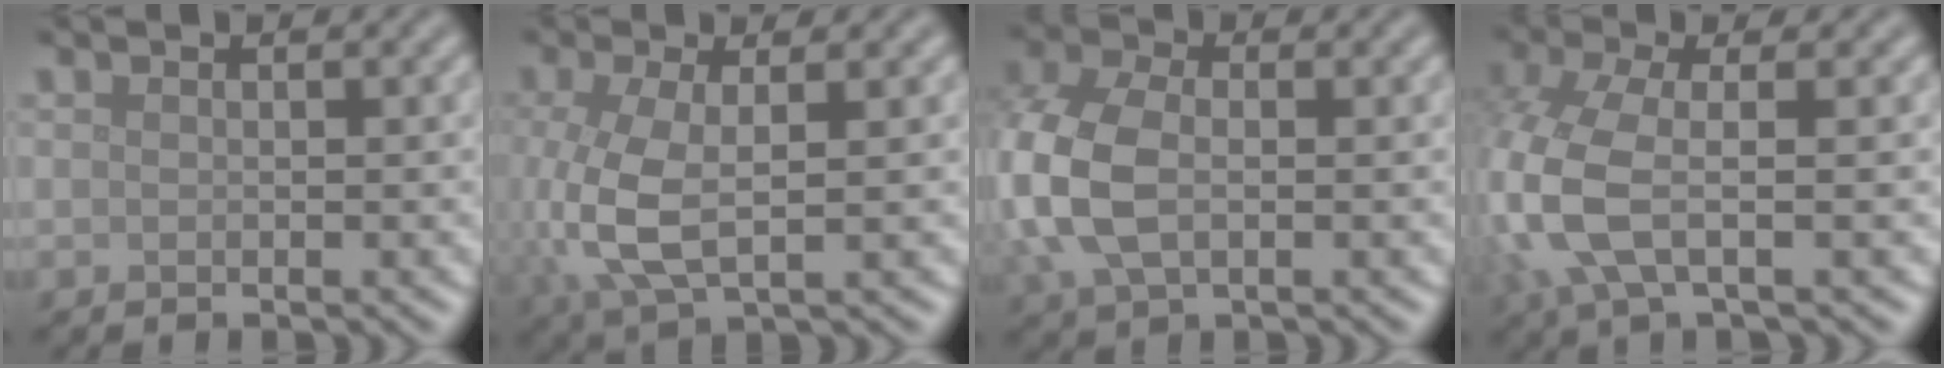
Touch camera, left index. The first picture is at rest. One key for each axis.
{"total": 5.6, "fx": -0.1, "fy": 2.4, "fz": 5.1, "tx": -0.129, "ty": -0.006, "tz": -0.001}
{"total": 7.5, "fx": -0.2, "fy": 4.9, "fz": 5.7, "tx": -0.162, "ty": 0.002, "tz": -0.010}
{"total": 5.7, "fx": -1.2, "fy": 2.2, "fz": 5.2, "tx": -0.143, "ty": -0.007, "tz": -0.027}